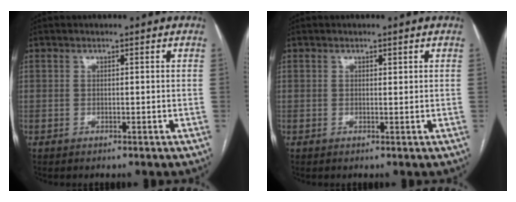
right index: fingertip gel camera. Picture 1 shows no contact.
{"total": 0.8, "force": [0.5, 0.4, 0.5], "torque": [-0.006, -0.001, 0.005]}